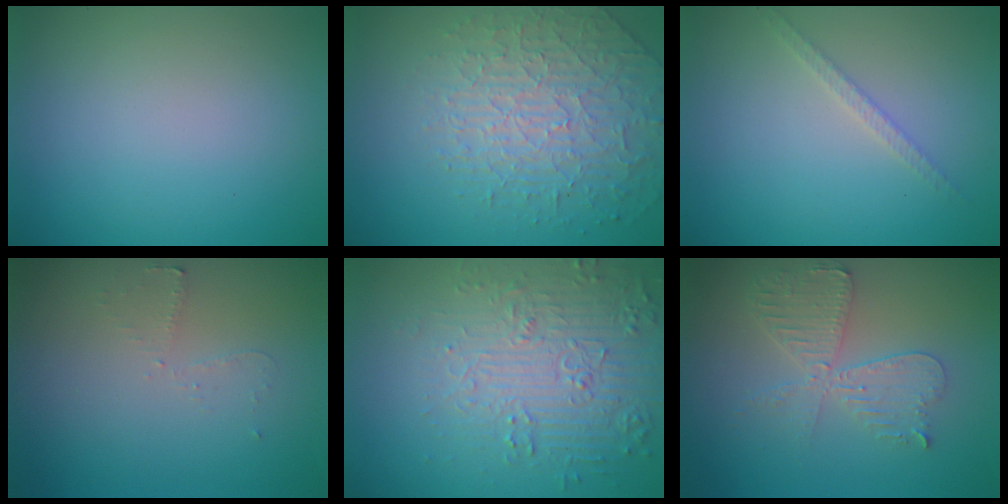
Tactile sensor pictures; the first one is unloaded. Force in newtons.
{"total": 4.0, "press": 4.0, "slide": 0.4}
{"total": 1.3, "press": 1.3, "slide": 0.2}
{"total": 1.2, "press": 1.1, "slide": 0.3}
{"total": 5.0, "press": 4.8, "slide": 1.3}
{"total": 4.4, "press": 3.8, "slide": 2.1}